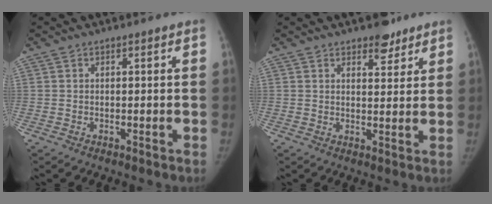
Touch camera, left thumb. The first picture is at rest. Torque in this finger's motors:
{"motor_torque": [0.72, -0.41, 0.92, -0.63, 0.07]}